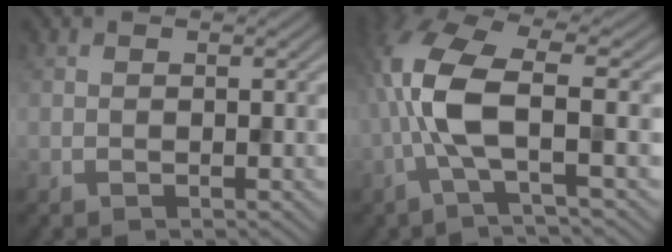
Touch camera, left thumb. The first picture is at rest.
{"total": 8.5, "force": [-1.2, 2.4, 8.0], "torque": [-0.182, 0.013, -0.035]}